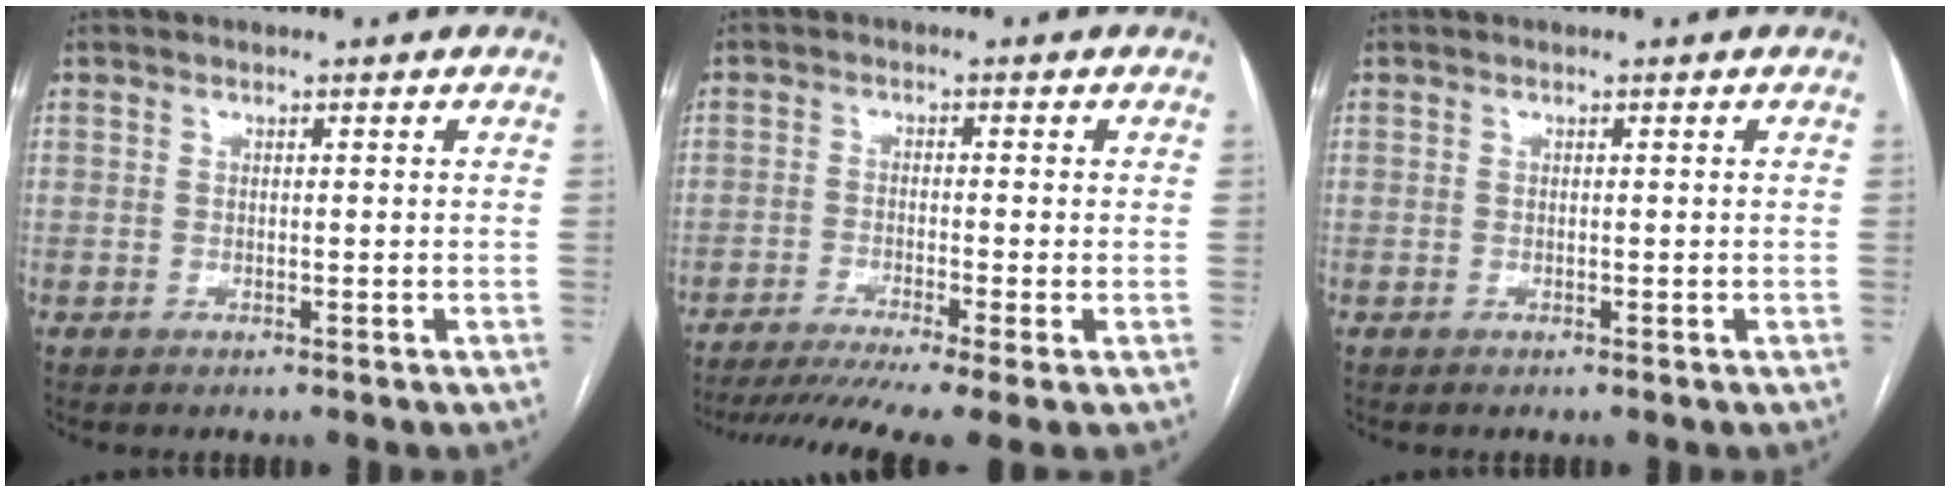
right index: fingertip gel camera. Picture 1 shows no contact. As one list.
[{"total": 12.0, "force": [-9.0, -0.1, 7.9], "torque": [-0.127, -0.023, -0.144]}, {"total": 0.0}]